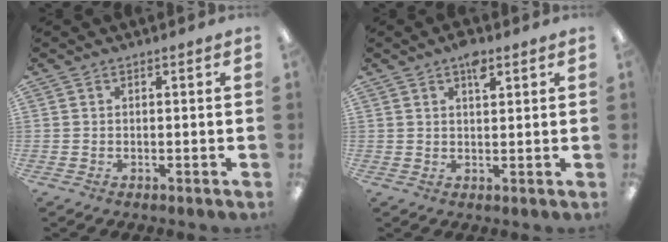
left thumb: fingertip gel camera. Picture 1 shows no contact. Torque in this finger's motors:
{"motor_torque": [3.63, 0.13, 0.85, -0.22, 0.08]}